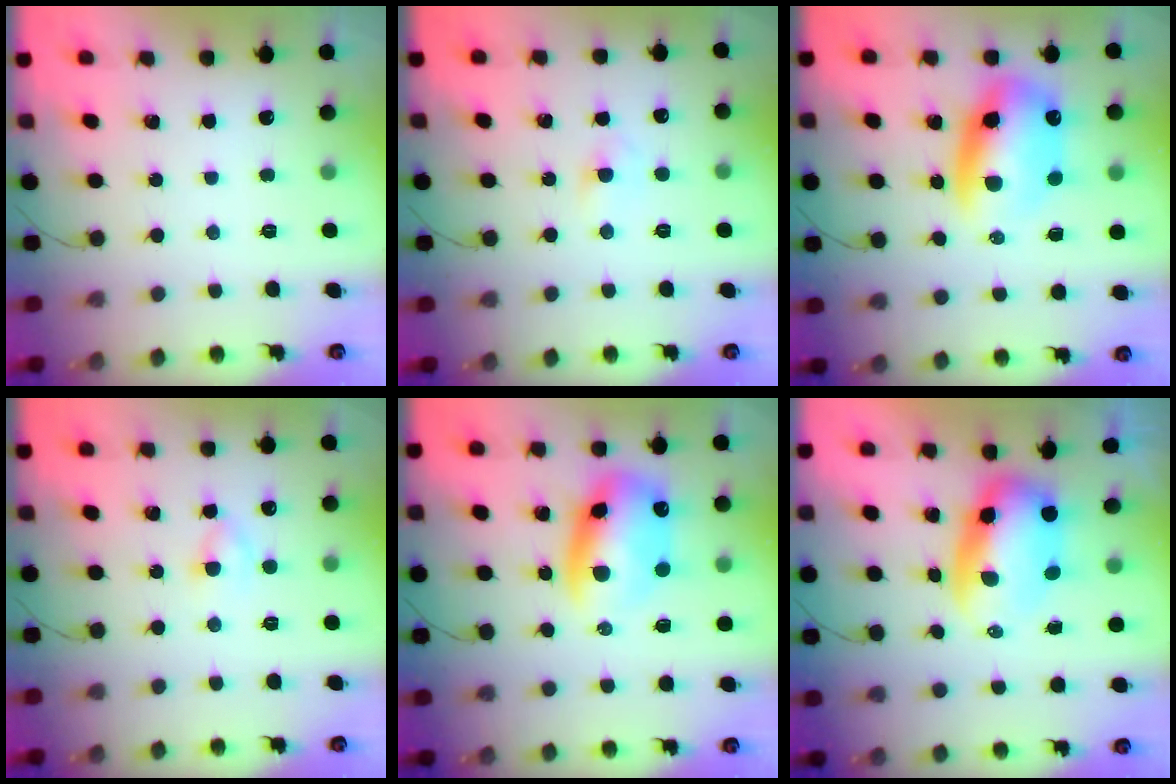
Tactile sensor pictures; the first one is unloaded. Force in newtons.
{"total": 3.0, "press": 2.8, "slide": 1.1}
{"total": 12.6, "press": 12.2, "slide": 3.0}
{"total": 2.5, "press": 2.2, "slide": 1.1}
{"total": 11.5, "press": 11.1, "slide": 2.9}
{"total": 7.2, "press": 7.0, "slide": 1.9}